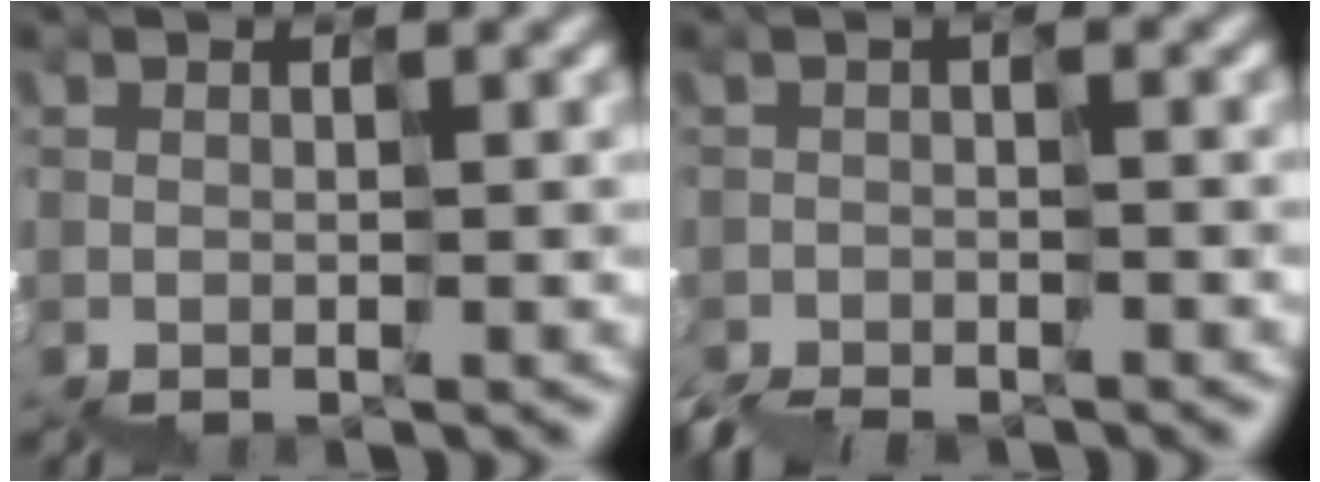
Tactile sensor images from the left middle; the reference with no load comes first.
{"total": 3.8, "force": [-3.8, 0.3, 0.4], "torque": [-0.014, -0.003, -0.057]}